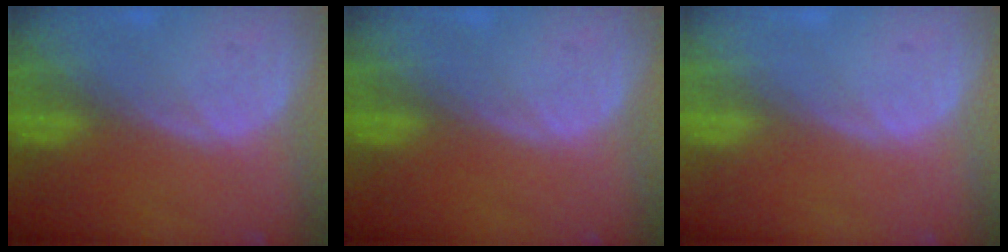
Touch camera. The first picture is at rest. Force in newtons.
{"total": 0.0}
{"total": 0.0}